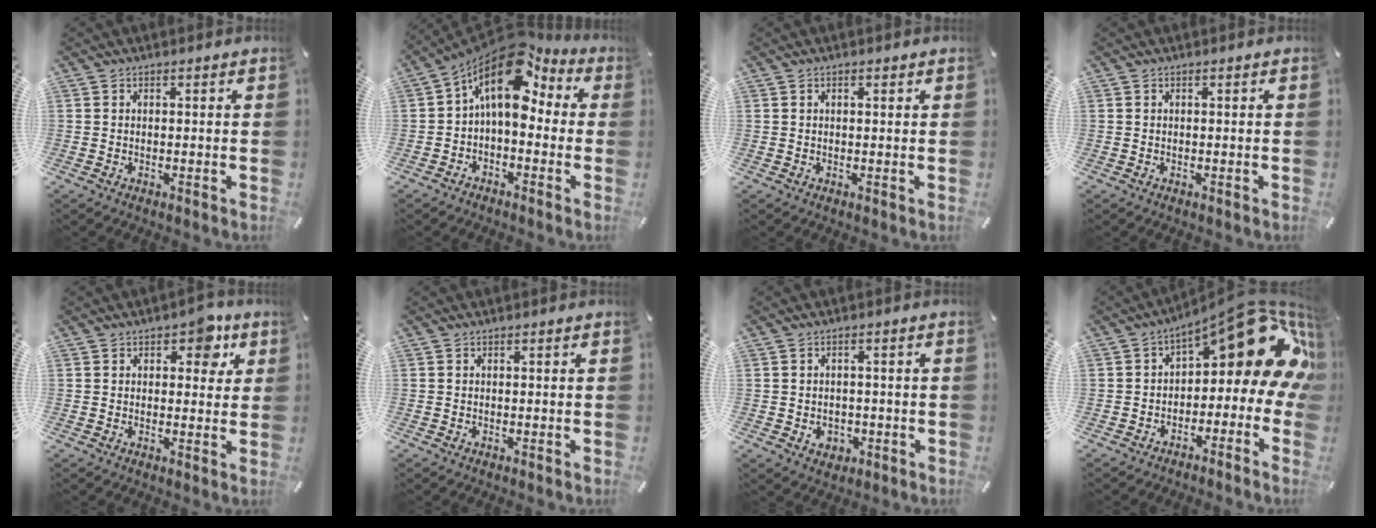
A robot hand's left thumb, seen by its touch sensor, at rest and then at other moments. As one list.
[{"total": 13.5, "force": [5.4, 7.8, 9.5], "torque": [-0.166, -0.043, 0.091]}, {"total": 0.5, "force": [0.4, 0.2, 0.2], "torque": [-0.004, 0.003, 0.007]}, {"total": 0.0}, {"total": 6.2, "force": [3.3, 3.8, 3.5], "torque": [-0.024, -0.007, 0.048]}, {"total": 0.0}, {"total": 3.1, "force": [-0.6, 2.8, 1.1], "torque": [-0.014, 0.001, -0.013]}, {"total": 16.1, "force": [6.5, 7.5, 12.8], "torque": [-0.166, -0.046, 0.105]}]